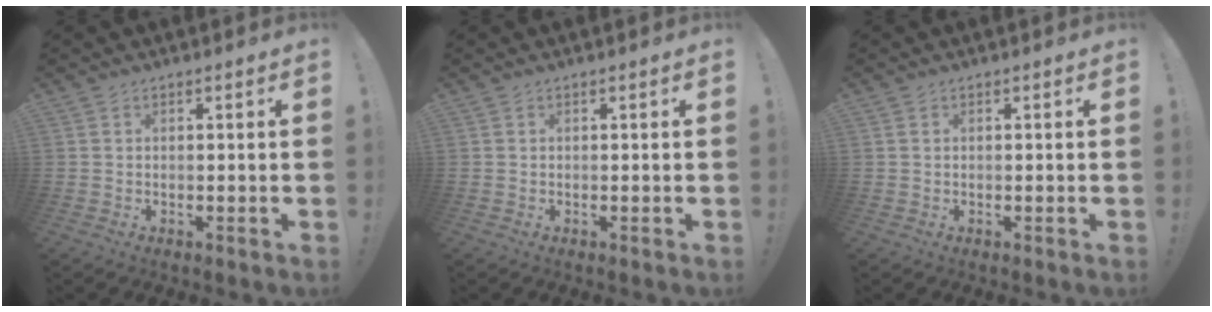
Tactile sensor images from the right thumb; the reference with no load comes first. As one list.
[{"total": 0.0}, {"total": 0.0}]